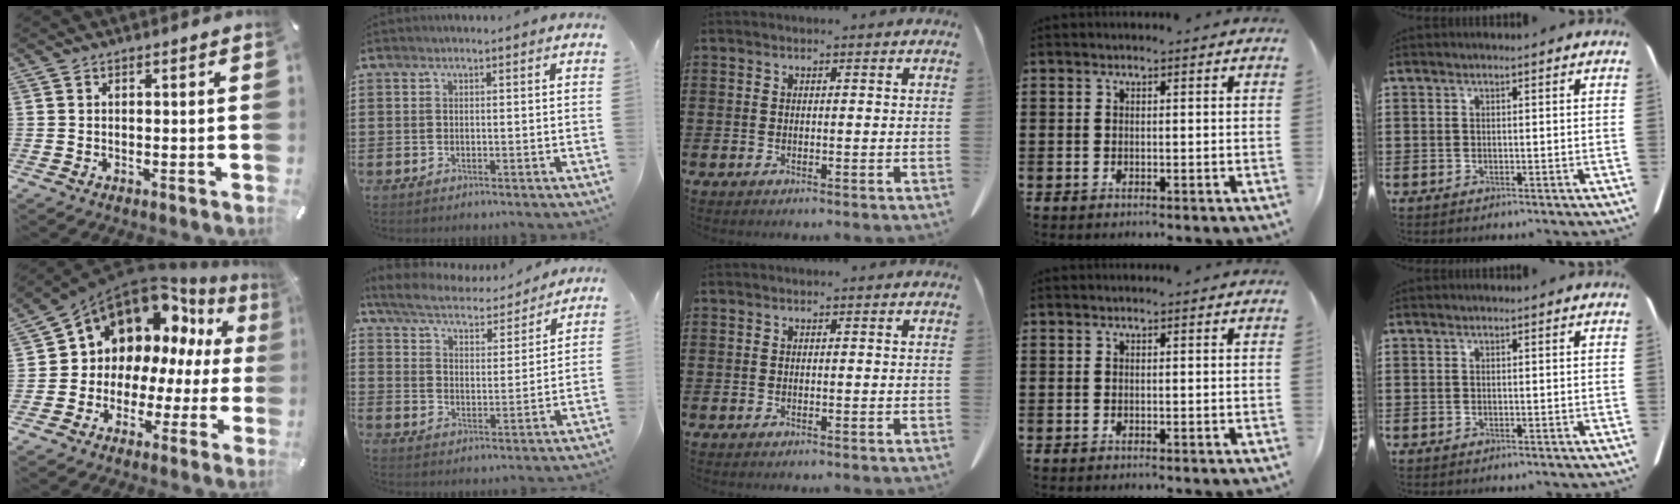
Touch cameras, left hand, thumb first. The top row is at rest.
{"thumb": {"total": 13.5, "force": [7.6, 10.1, 4.7], "torque": [-0.087, -0.081, 0.141]}, "index": {"total": 5.4, "force": [5.1, 0.5, 1.6], "torque": [-0.058, -0.035, 0.083]}}